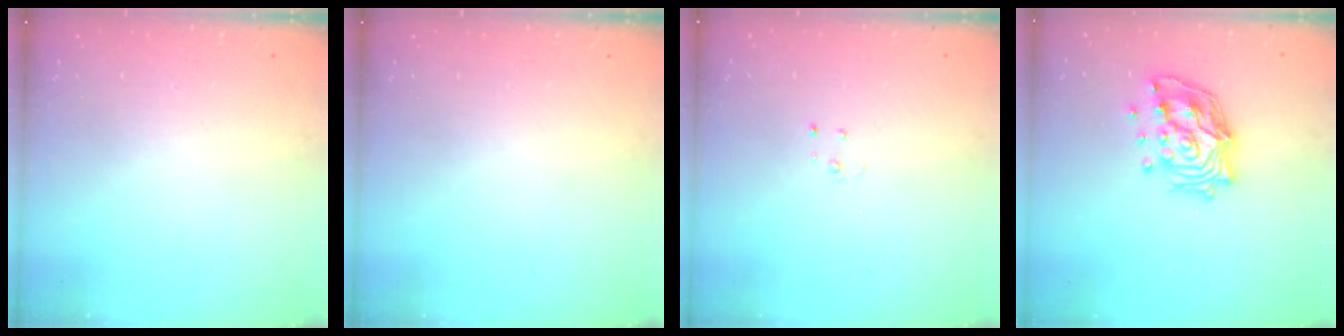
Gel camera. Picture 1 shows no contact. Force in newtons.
{"total": 0.0}
{"total": 2.3, "press": 2.3, "slide": 0.2}
{"total": 16.0, "press": 15.8, "slide": 2.3}